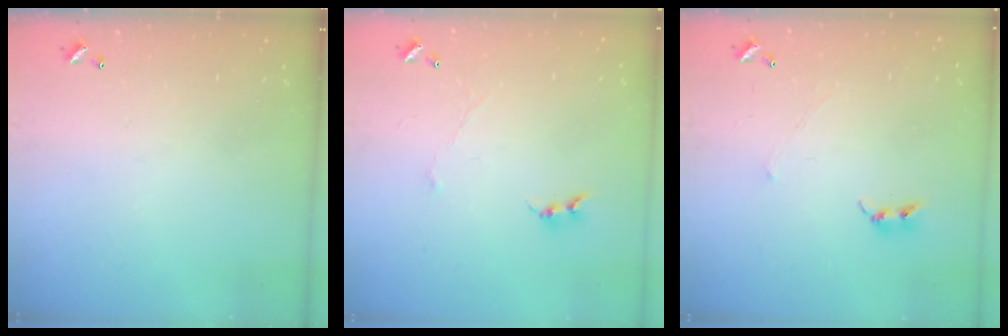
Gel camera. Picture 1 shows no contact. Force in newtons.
{"total": 0.0}
{"total": 2.4, "press": 2.3, "slide": 0.4}